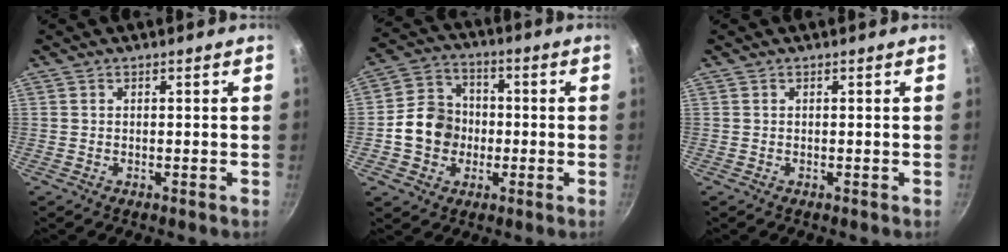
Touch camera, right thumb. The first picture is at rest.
{"total": 10.8, "force": [-1.4, 9.4, 5.1], "torque": [-0.060, 0.024, -0.038]}
{"total": 0.0}